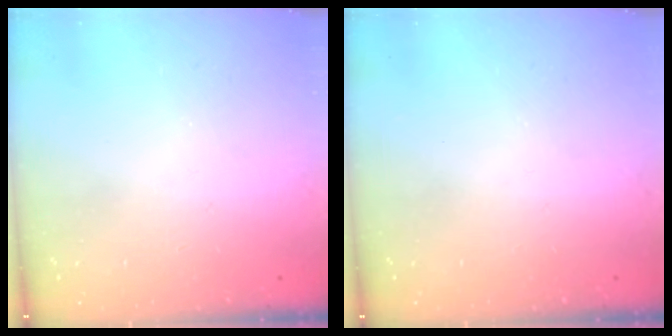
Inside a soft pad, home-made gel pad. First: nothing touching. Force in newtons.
{"total": 0.0}